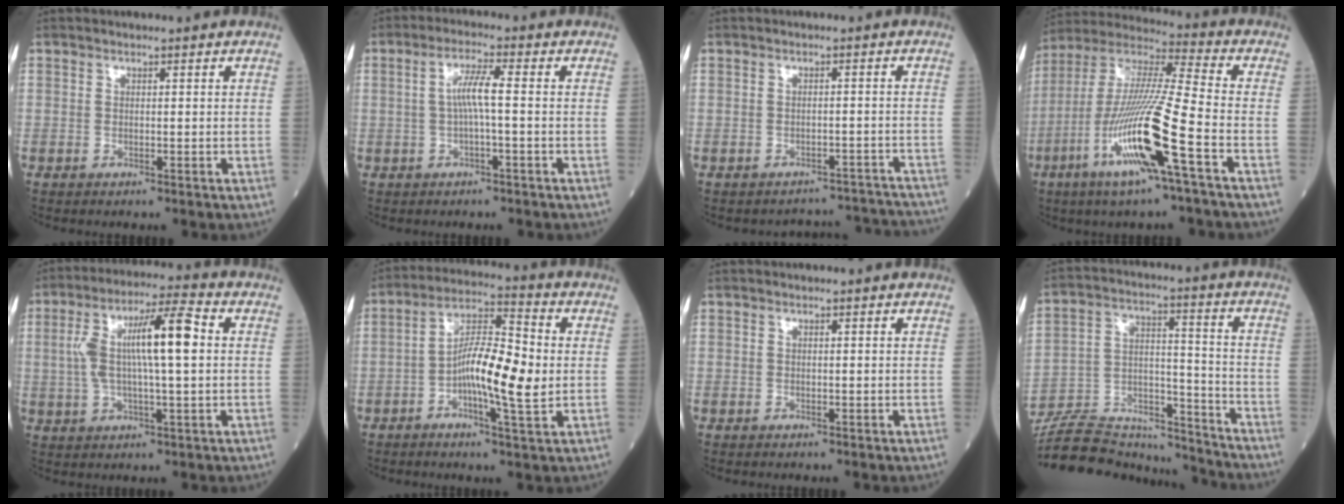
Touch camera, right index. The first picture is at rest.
{"total": 4.3, "force": [-0.1, 0.1, 4.3], "torque": [-0.084, 0.011, 0.000]}
{"total": 9.5, "force": [-9.4, 1.4, -0.8], "torque": [0.022, 0.034, -0.096]}
{"total": 18.9, "force": [-7.2, -0.2, 17.5], "torque": [-0.369, -0.025, -0.147]}
{"total": 12.4, "force": [1.6, 1.9, 12.1], "torque": [-0.226, 0.027, 0.024]}
{"total": 11.1, "force": [-1.2, 1.8, 10.8], "torque": [-0.193, 0.010, -0.029]}
{"total": 0.0}
{"total": 19.4, "force": [-18.4, 4.1, 4.6], "torque": [-0.108, 0.029, -0.292]}